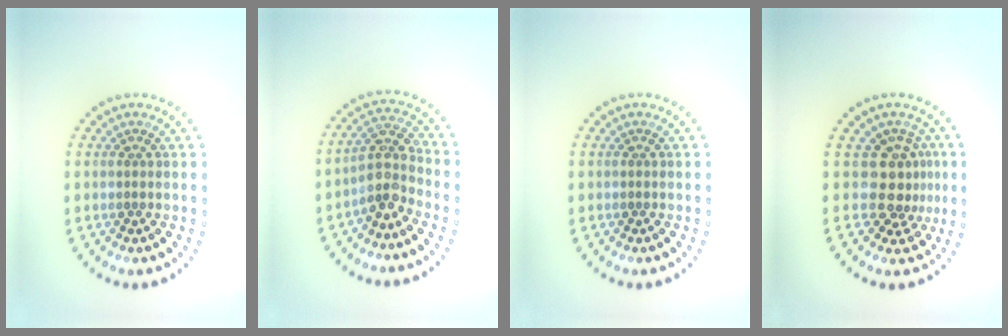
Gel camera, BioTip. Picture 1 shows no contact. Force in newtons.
{"total": 3.6, "press": 2.8, "slide": 2.2}
{"total": 0.0}
{"total": 3.2, "press": 2.3, "slide": 2.2}